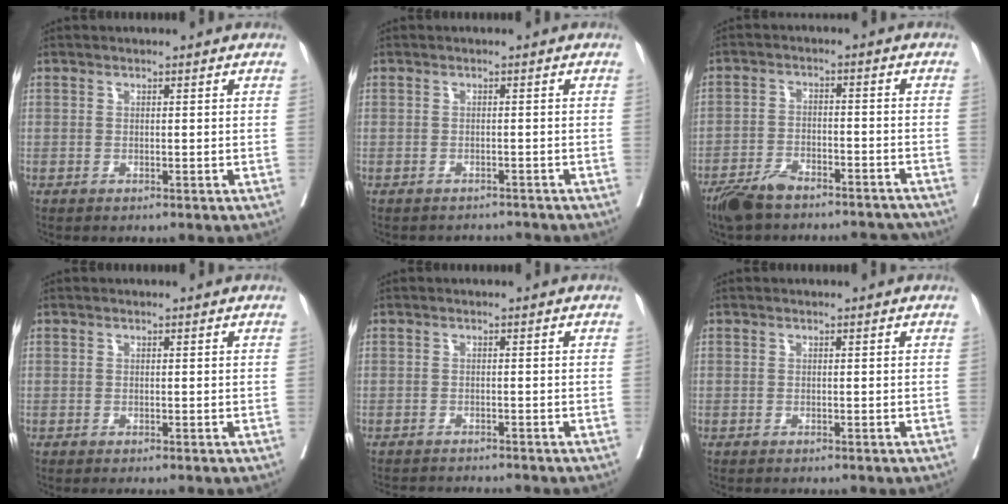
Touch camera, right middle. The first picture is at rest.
{"total": 3.3, "force": [-3.2, 0.6, -0.4], "torque": [0.009, -0.005, -0.044]}
{"total": 10.5, "force": [-9.3, 2.6, 3.9], "torque": [-0.062, 0.006, -0.146]}
{"total": 0.0}
{"total": 5.5, "force": [-5.4, 0.1, 1.2], "torque": [-0.009, -0.009, -0.081]}
{"total": 0.5, "force": [-0.5, 0.0, 0.1], "torque": [-0.002, -0.002, -0.011]}